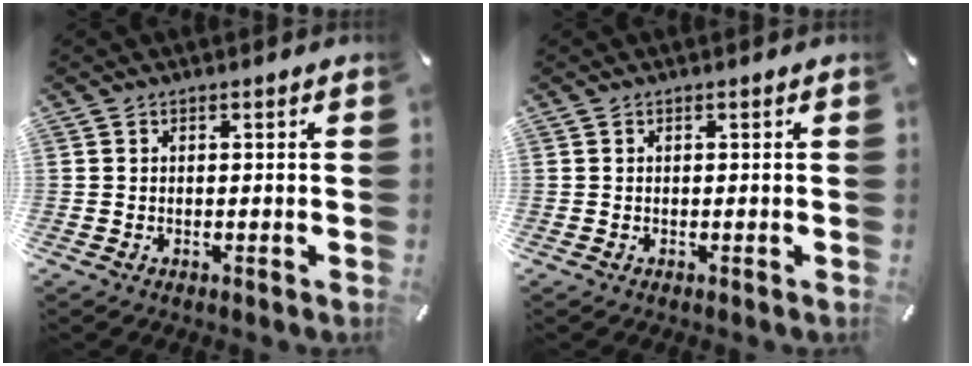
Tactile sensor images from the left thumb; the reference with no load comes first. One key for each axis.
{"total": 0.0}